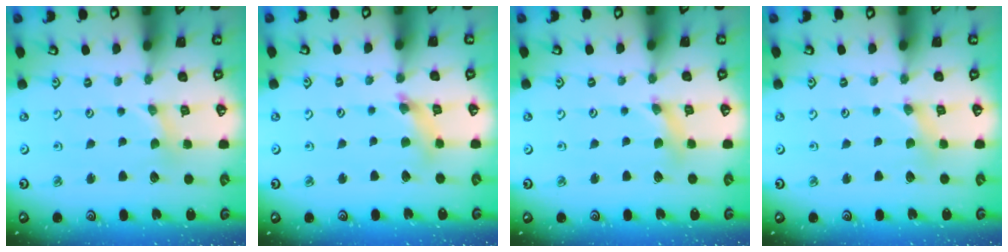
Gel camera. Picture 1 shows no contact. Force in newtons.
{"total": 5.4, "press": 5.4, "slide": 0.4}
{"total": 2.3, "press": 2.3, "slide": 0.3}
{"total": 0.0}